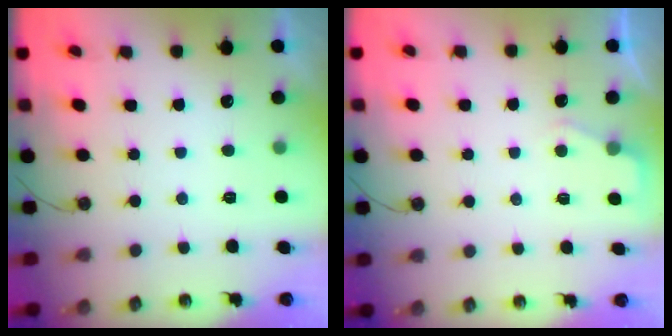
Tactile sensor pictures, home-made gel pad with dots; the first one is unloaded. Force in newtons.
{"total": 2.8, "press": 2.7, "slide": 0.5}